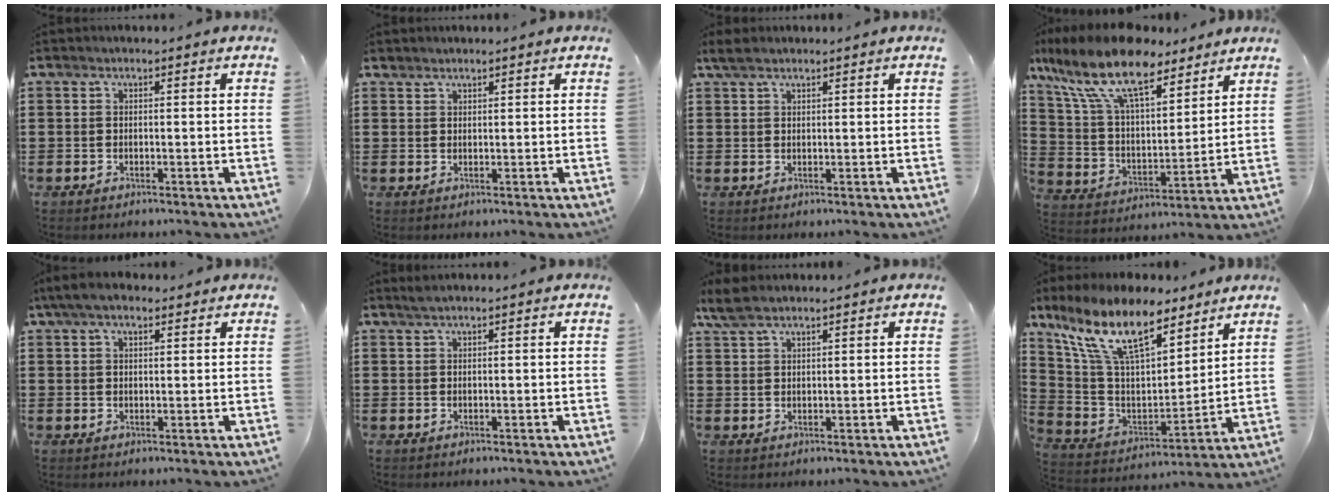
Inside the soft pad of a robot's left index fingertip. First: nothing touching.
{"total": 0.9, "force": [0.9, 0.0, 0.1], "torque": [-0.002, -0.002, 0.019]}
{"total": 2.1, "force": [1.4, 0.5, 1.4], "torque": [-0.029, 0.003, 0.027]}
{"total": 14.5, "force": [10.3, 4.7, 9.1], "torque": [-0.224, -0.044, 0.178]}
{"total": 4.2, "force": [2.7, 1.7, 2.7], "torque": [-0.059, 0.009, 0.050]}
{"total": 1.0, "force": [0.6, -0.1, 0.8], "torque": [-0.015, 0.001, 0.011]}
{"total": 3.2, "force": [2.1, 1.0, 2.2], "torque": [-0.048, 0.004, 0.041]}
{"total": 13.6, "force": [9.3, 4.4, 8.9], "torque": [-0.210, -0.040, 0.165]}